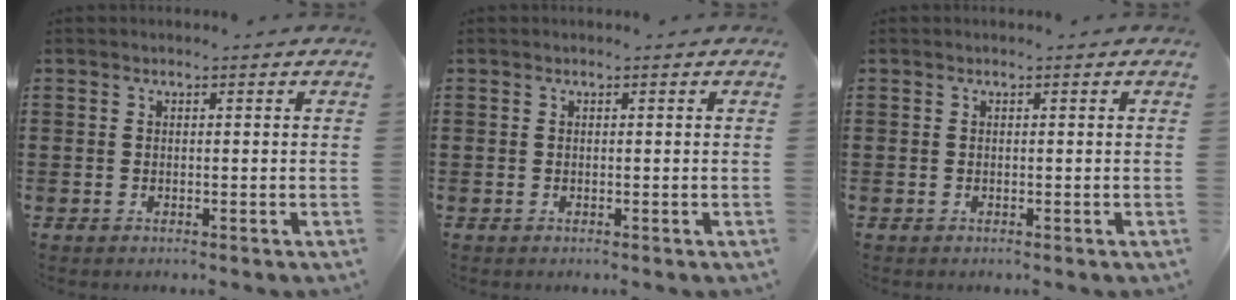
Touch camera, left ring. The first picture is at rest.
{"total": 0.0}
{"total": 0.0}